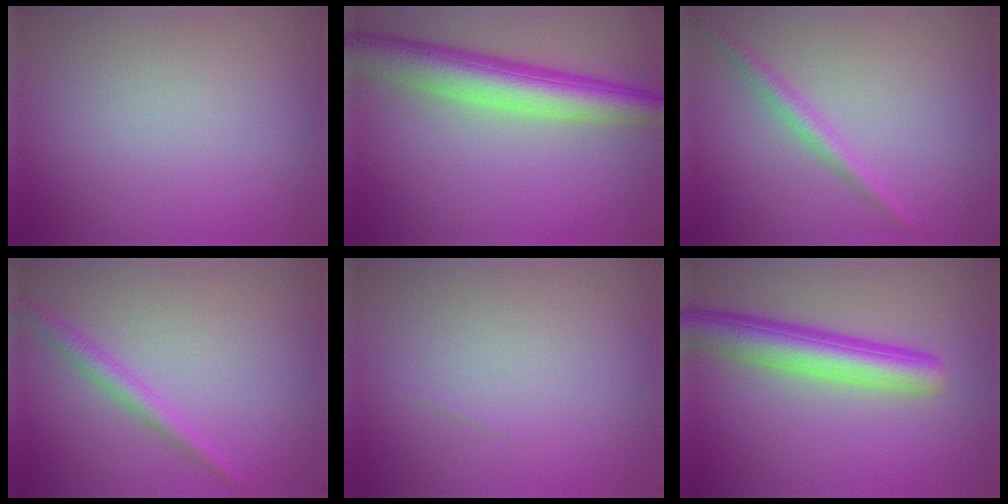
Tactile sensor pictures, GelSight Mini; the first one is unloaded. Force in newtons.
{"total": 6.8, "press": 6.8, "slide": 0.2}
{"total": 1.8, "press": 1.8, "slide": 0.1}
{"total": 1.9, "press": 1.9, "slide": 0.1}
{"total": 0.0}
{"total": 5.5, "press": 5.5, "slide": 0.2}